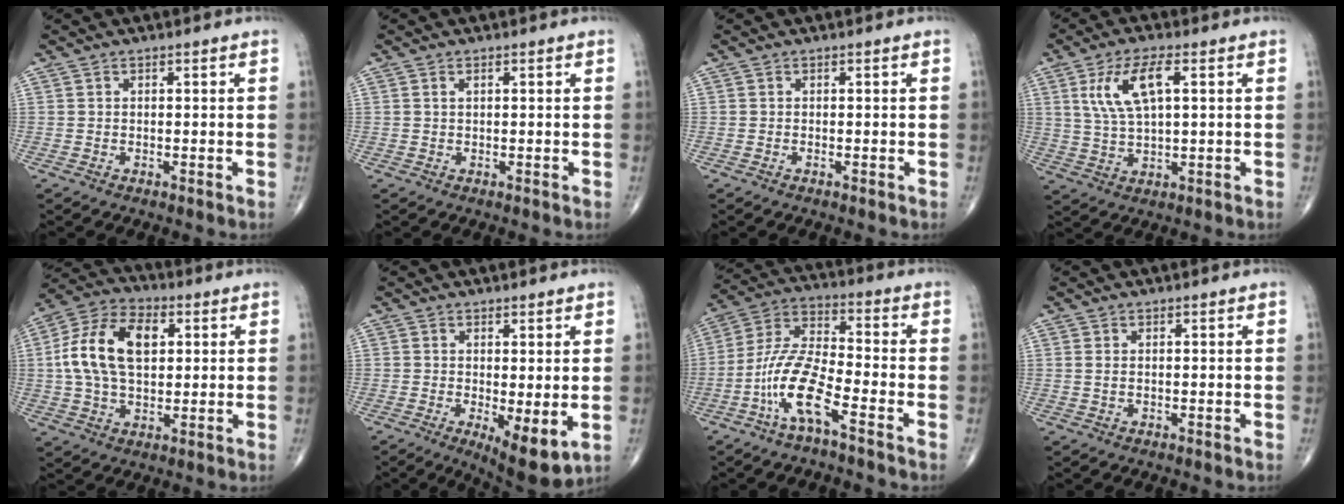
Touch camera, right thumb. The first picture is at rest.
{"total": 0.7, "force": [0.3, 0.3, 0.6], "torque": [-0.014, 0.004, 0.006]}
{"total": 0.0}
{"total": 9.5, "force": [2.9, 3.5, 8.4], "torque": [-0.172, 0.002, 0.059]}
{"total": 15.2, "force": [2.6, 9.3, 11.7], "torque": [-0.213, 0.017, 0.042]}
{"total": 7.9, "force": [-1.3, 2.7, 7.4], "torque": [-0.108, -0.025, -0.013]}
{"total": 11.9, "force": [-5.9, 2.7, 9.9], "torque": [-0.219, 0.040, -0.123]}
{"total": 0.7, "force": [0.1, 0.4, 0.6], "torque": [-0.015, 0.003, 0.004]}